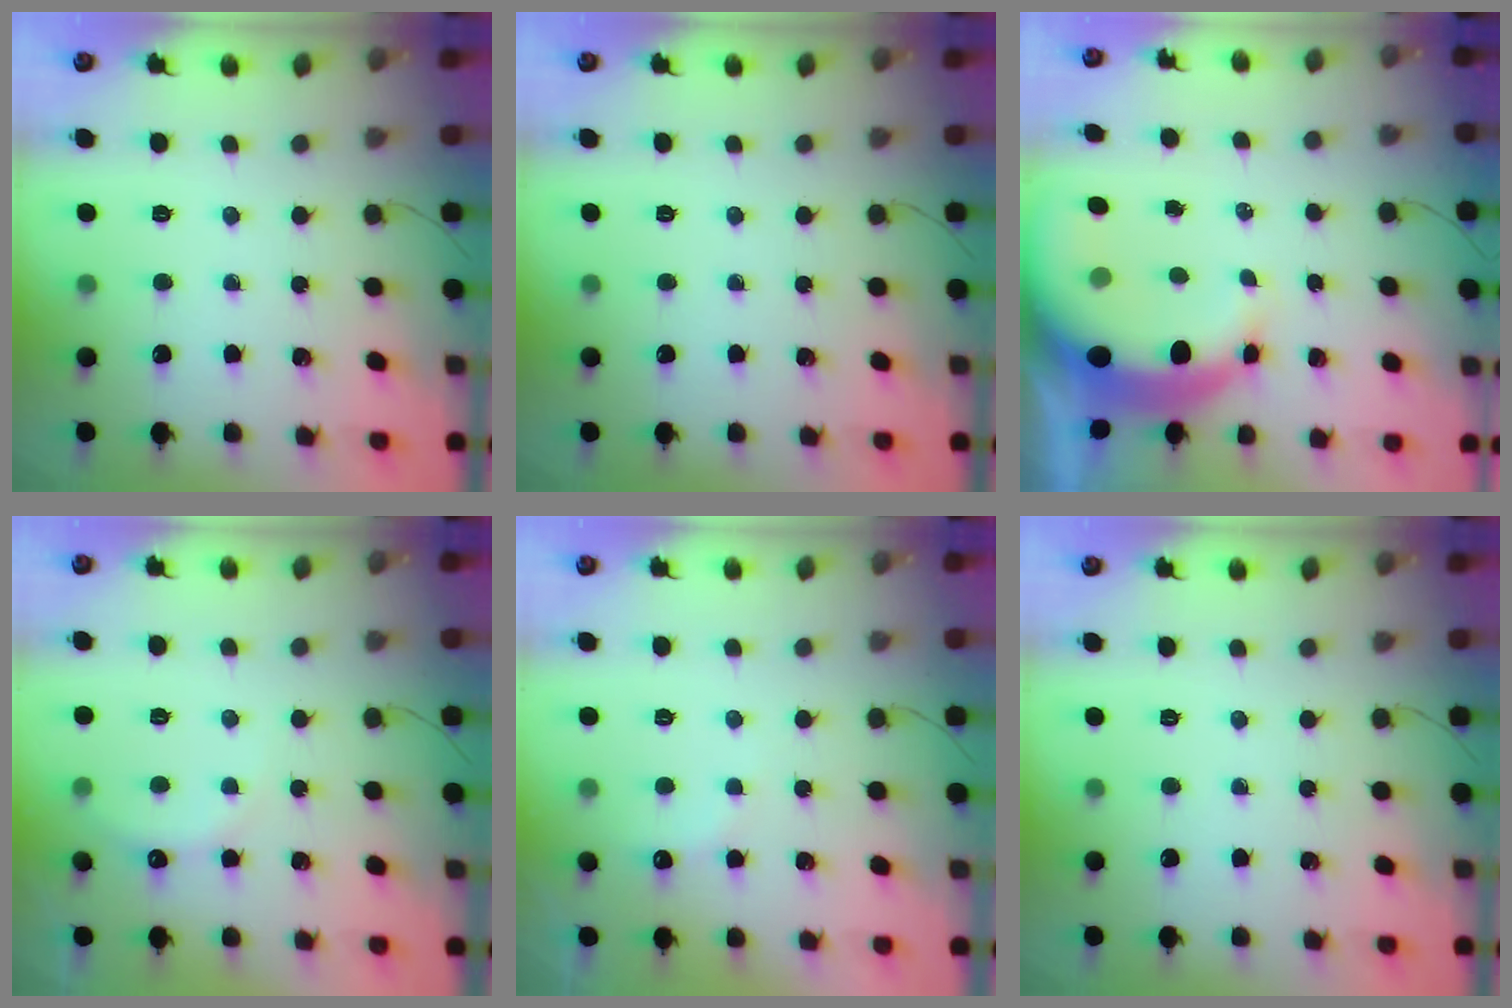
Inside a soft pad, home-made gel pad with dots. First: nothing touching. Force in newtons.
{"total": 0.0}
{"total": 10.0, "press": 9.8, "slide": 2.1}
{"total": 6.8, "press": 6.8, "slide": 1.1}
{"total": 4.8, "press": 4.8, "slide": 0.7}
{"total": 0.0}